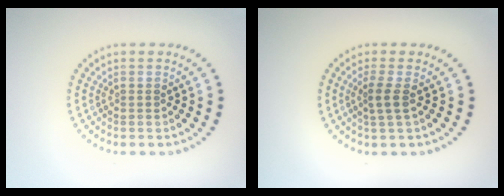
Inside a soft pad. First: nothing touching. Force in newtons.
{"total": 1.6, "press": 1.2, "slide": 1.0}